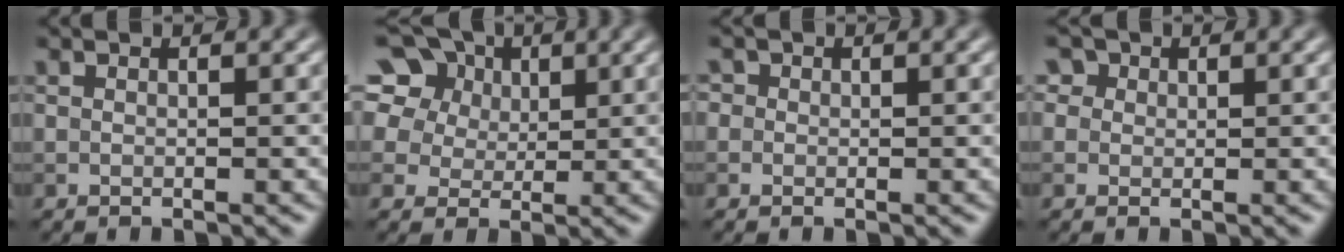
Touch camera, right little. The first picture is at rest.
{"total": 15.0, "force": [8.4, 10.1, 7.2], "torque": [-0.173, 0.056, 0.136]}
{"total": 0.8, "force": [0.3, 0.7, 0.1], "torque": [0.003, 0.001, -0.010]}
{"total": 3.1, "force": [1.7, 2.3, 1.1], "torque": [-0.022, 0.009, 0.018]}